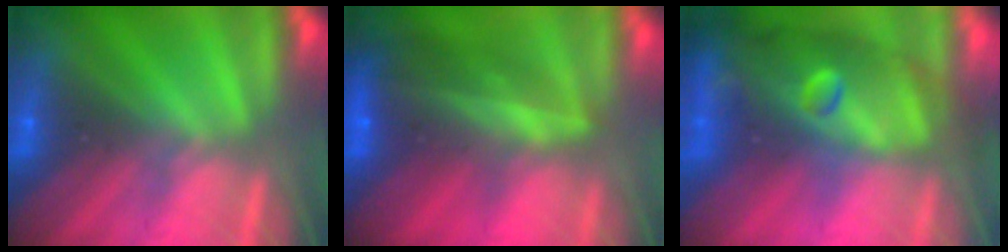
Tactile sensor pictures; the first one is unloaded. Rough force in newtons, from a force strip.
{"total": 7.5}
{"total": 8.9}